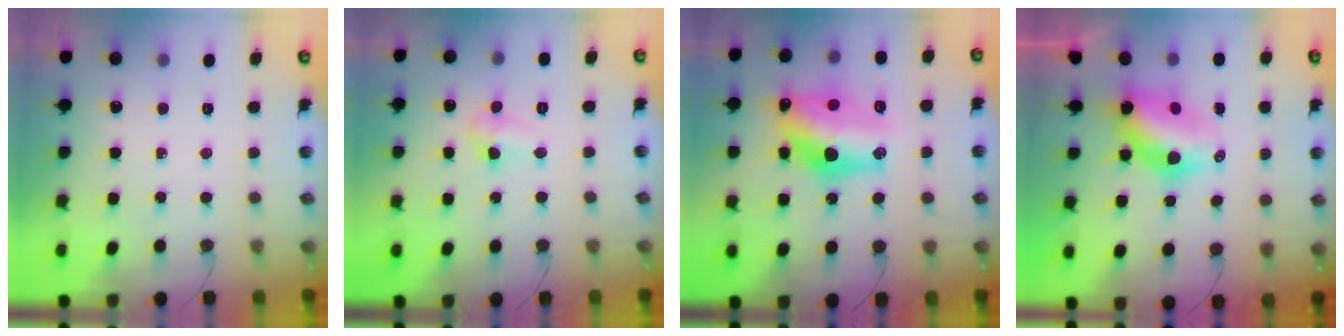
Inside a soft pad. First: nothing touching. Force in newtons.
{"total": 4.7, "press": 4.6, "slide": 0.9}
{"total": 18.0, "press": 17.4, "slide": 4.7}
{"total": 7.7, "press": 7.7, "slide": 0.5}